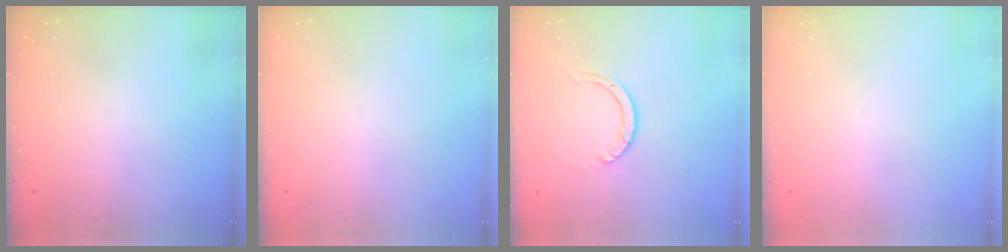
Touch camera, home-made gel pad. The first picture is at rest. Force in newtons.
{"total": 0.0}
{"total": 3.5, "press": 3.5, "slide": 0.2}
{"total": 0.0}